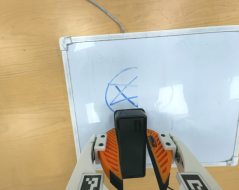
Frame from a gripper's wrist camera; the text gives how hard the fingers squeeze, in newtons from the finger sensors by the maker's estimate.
{"total": 7.4, "left": 8.0, "right": 6.8}